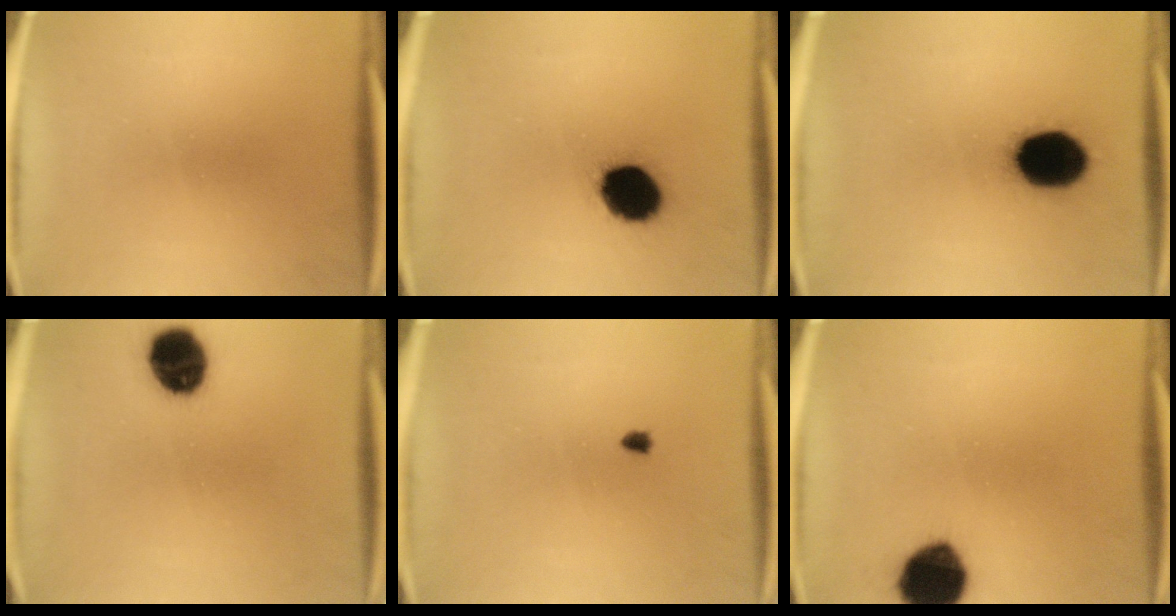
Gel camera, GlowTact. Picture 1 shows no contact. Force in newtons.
{"total": 13.6}
{"total": 17.4}
{"total": 11.6}
{"total": 0.6}
{"total": 13.9}